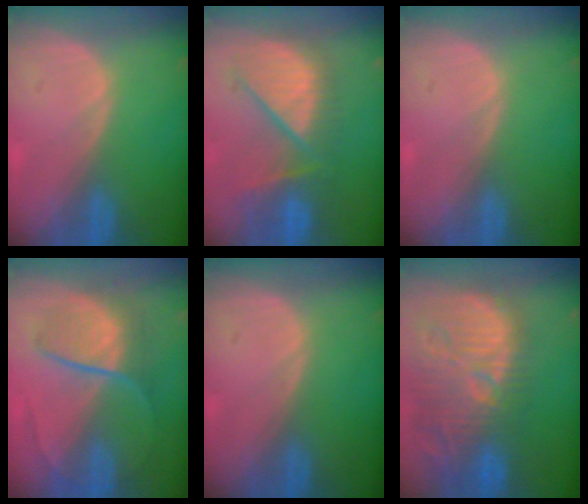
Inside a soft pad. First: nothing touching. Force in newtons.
{"total": 9.7, "press": 9.3, "slide": 3.0}
{"total": 0.0}
{"total": 7.0, "press": 6.9, "slide": 1.5}
{"total": 0.0}
{"total": 14.6, "press": 13.0, "slide": 6.7}